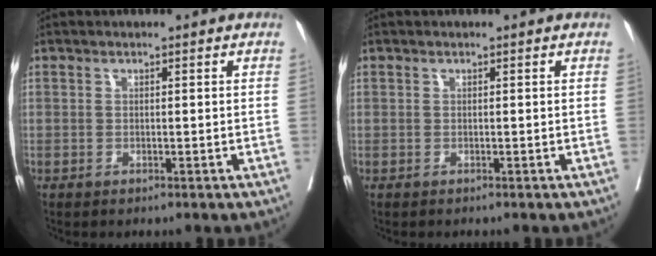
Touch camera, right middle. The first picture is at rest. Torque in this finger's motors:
{"motor_torque": [0.00, 0.00, -0.01, 0.00]}